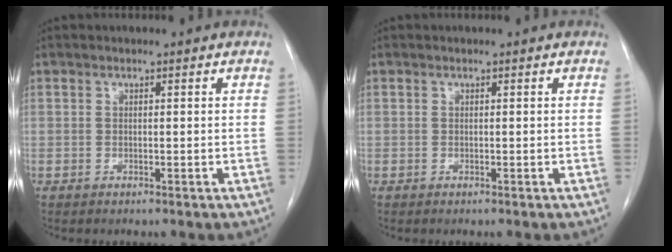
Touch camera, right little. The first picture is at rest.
{"total": 0.0}